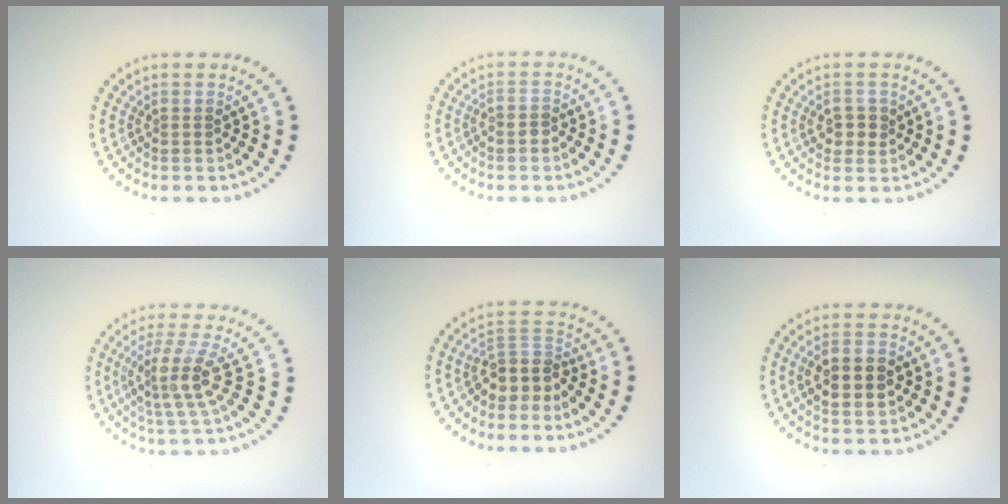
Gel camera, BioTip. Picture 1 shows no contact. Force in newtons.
{"total": 1.0, "press": 0.7, "slide": 0.7}
{"total": 2.1, "press": 2.0, "slide": 0.4}
{"total": 3.7, "press": 2.7, "slide": 2.6}
{"total": 3.3, "press": 2.6, "slide": 2.0}
{"total": 3.8, "press": 3.8, "slide": 0.3}